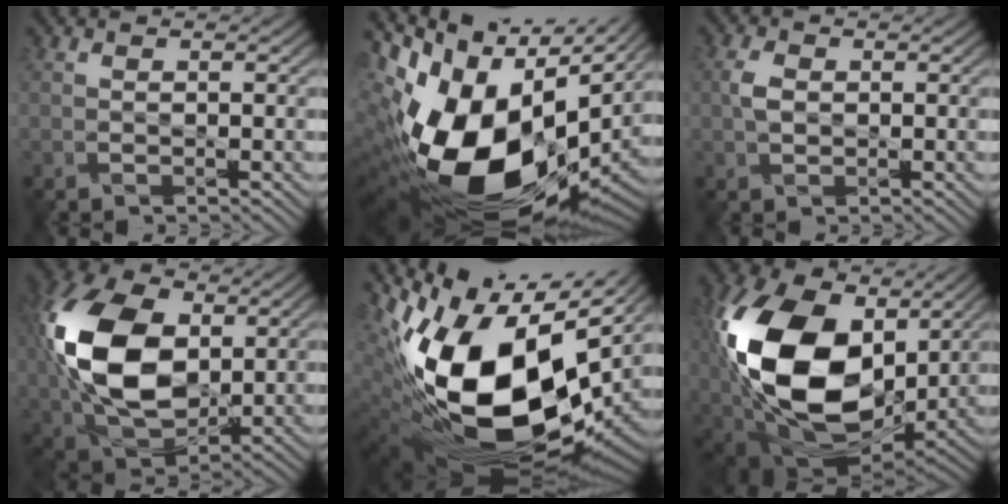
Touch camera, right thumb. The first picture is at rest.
{"total": 21.1, "force": [0.0, 13.0, 16.6], "torque": [-0.352, -0.062, 0.024]}
{"total": 2.4, "force": [0.2, 1.6, 1.7], "torque": [-0.043, 0.003, 0.002]}
{"total": 17.3, "force": [2.1, 11.3, 12.9], "torque": [-0.319, 0.018, 0.036]}
{"total": 20.7, "force": [1.1, 12.4, 16.5], "torque": [-0.353, -0.050, 0.040]}
{"total": 21.7, "force": [3.3, 14.5, 15.8], "torque": [-0.386, -0.028, 0.070]}